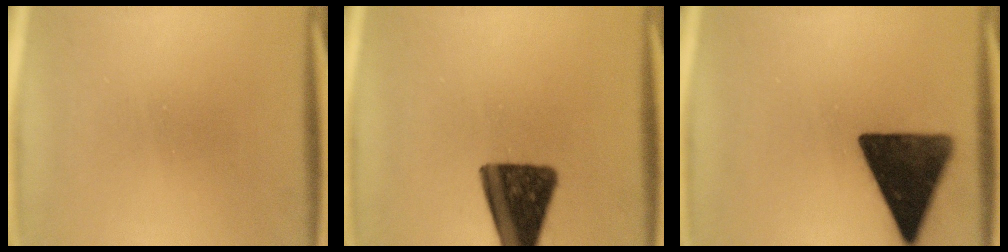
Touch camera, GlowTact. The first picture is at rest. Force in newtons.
{"total": 15.1}
{"total": 14.0}